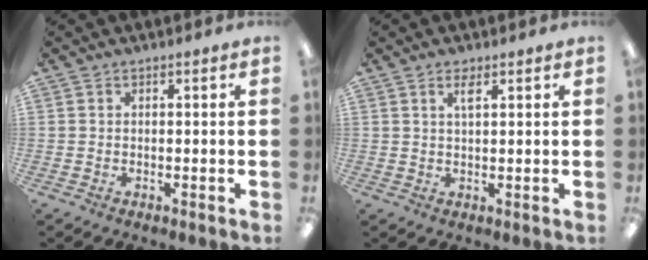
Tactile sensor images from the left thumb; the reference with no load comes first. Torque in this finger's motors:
{"motor_torque": [0.00, 0.09, -0.20, -0.01, 0.02]}